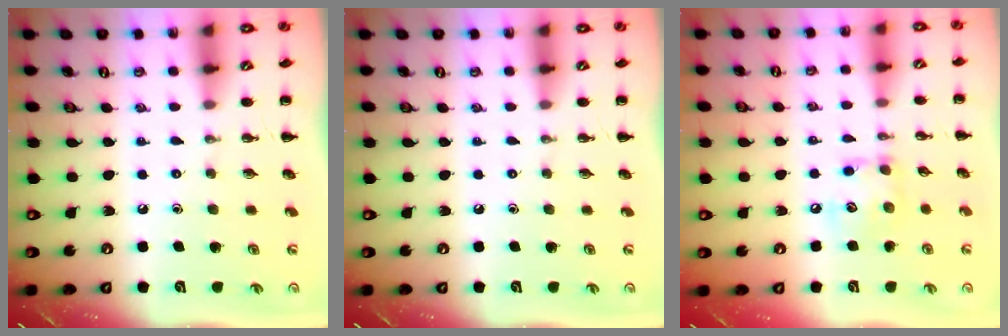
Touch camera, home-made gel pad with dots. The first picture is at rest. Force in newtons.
{"total": 0.0}
{"total": 8.7, "press": 8.7, "slide": 0.3}